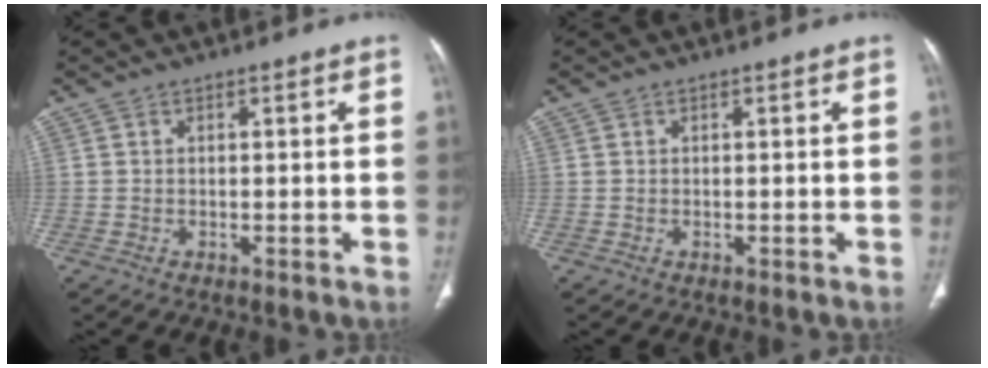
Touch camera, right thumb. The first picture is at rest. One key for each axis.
{"total": 0.0}